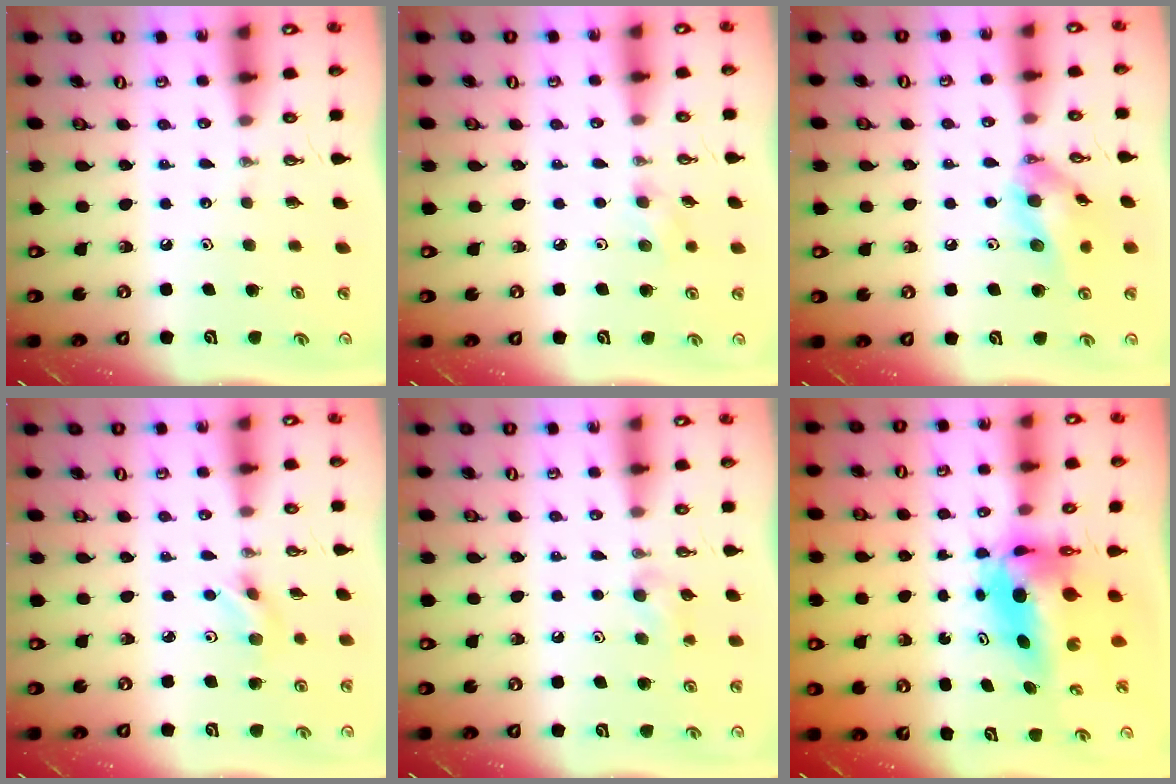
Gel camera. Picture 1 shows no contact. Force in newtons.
{"total": 5.6, "press": 5.2, "slide": 1.9}
{"total": 12.8, "press": 12.6, "slide": 2.1}
{"total": 3.9, "press": 3.8, "slide": 0.8}
{"total": 9.9, "press": 6.3, "slide": 7.7}
{"total": 7.6, "press": 7.5, "slide": 1.0}